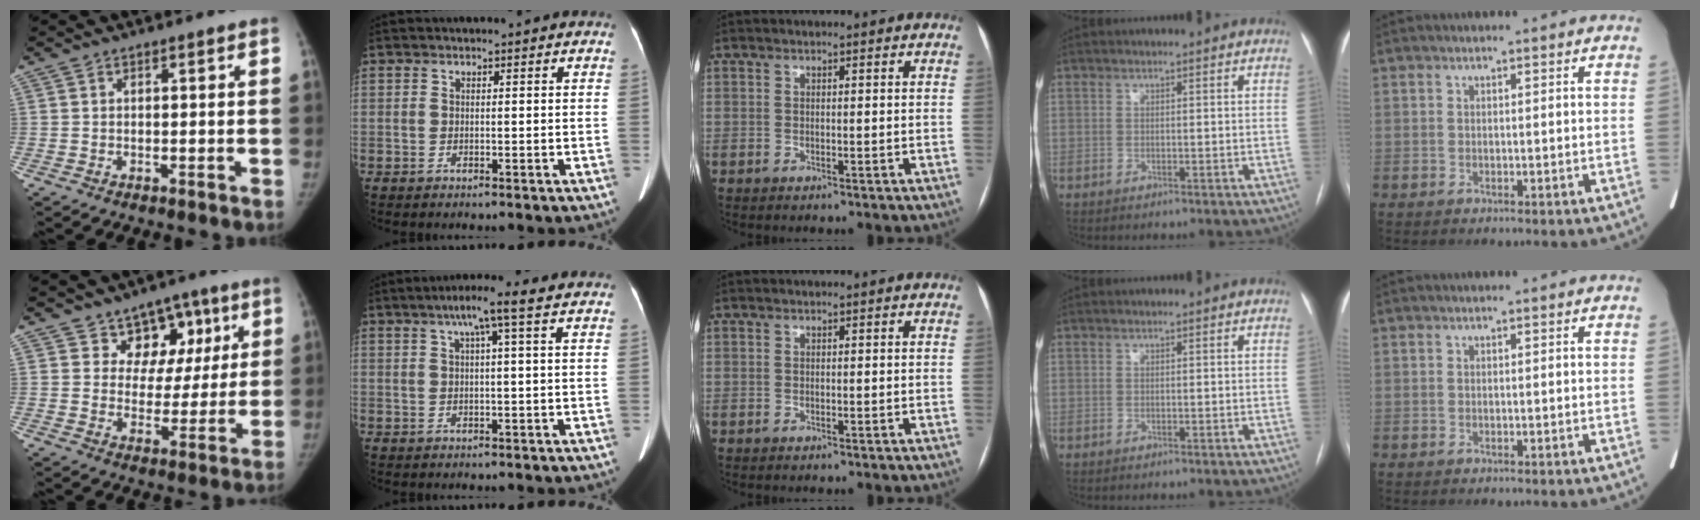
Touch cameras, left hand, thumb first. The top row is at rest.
{"thumb": {"total": 10.1, "force": [5.3, 7.9, 3.5], "torque": [0.004, -0.016, 0.079]}, "index": {"total": 5.2, "force": [2.9, -0.8, 4.2], "torque": [-0.073, 0.018, 0.049]}}